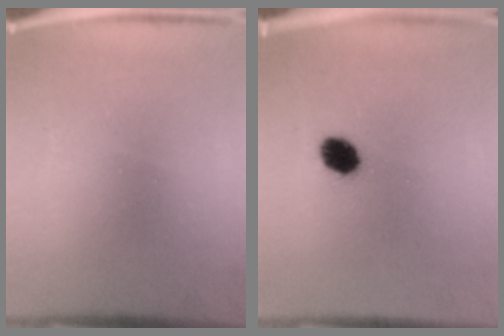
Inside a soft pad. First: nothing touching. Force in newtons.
{"total": 4.9}